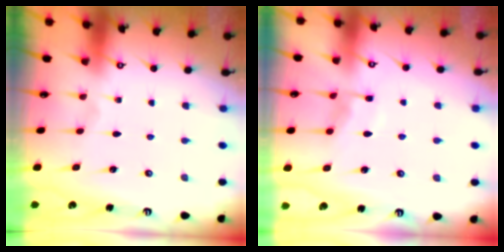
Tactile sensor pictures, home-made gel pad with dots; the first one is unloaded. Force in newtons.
{"total": 6.0, "press": 5.9, "slide": 0.7}